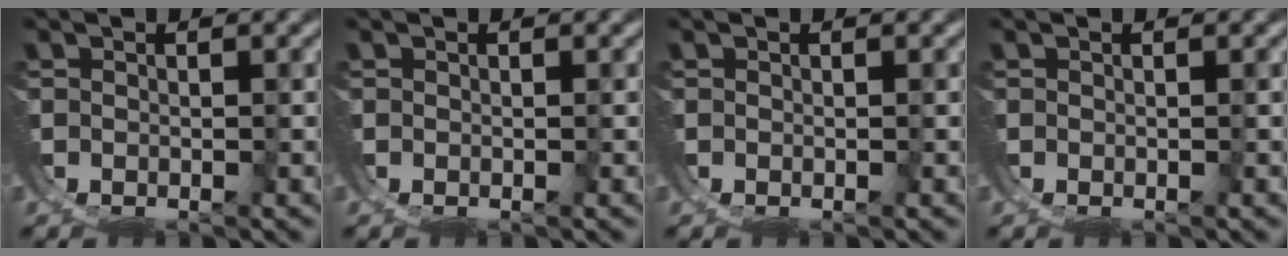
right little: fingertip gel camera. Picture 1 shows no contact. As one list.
[{"total": 0.0}, {"total": 0.0}, {"total": 0.0}]